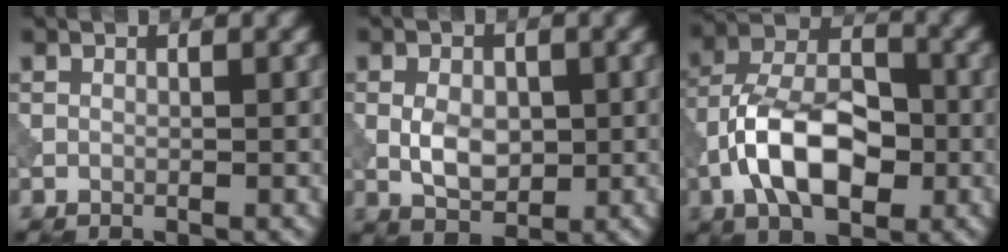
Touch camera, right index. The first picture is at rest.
{"total": 3.7, "force": [-0.2, 2.4, 2.7], "torque": [-0.051, 0.000, -0.003]}
{"total": 9.1, "force": [-3.0, 5.0, 7.0], "torque": [-0.131, 0.014, -0.063]}